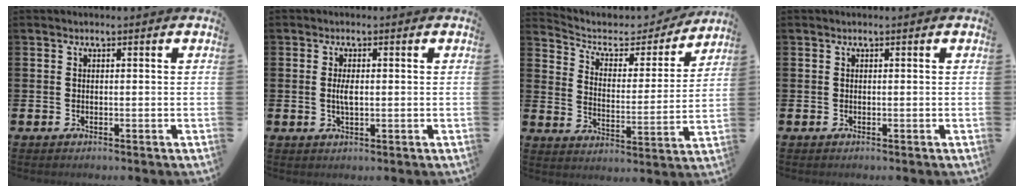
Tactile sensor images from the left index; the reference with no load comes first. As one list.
[{"total": 2.3, "force": [0.2, 0.8, 2.1], "torque": [-0.037, 0.000, 0.001]}, {"total": 5.9, "force": [5.1, 2.6, 1.5], "torque": [-0.056, -0.043, 0.080]}, {"total": 0.0}]